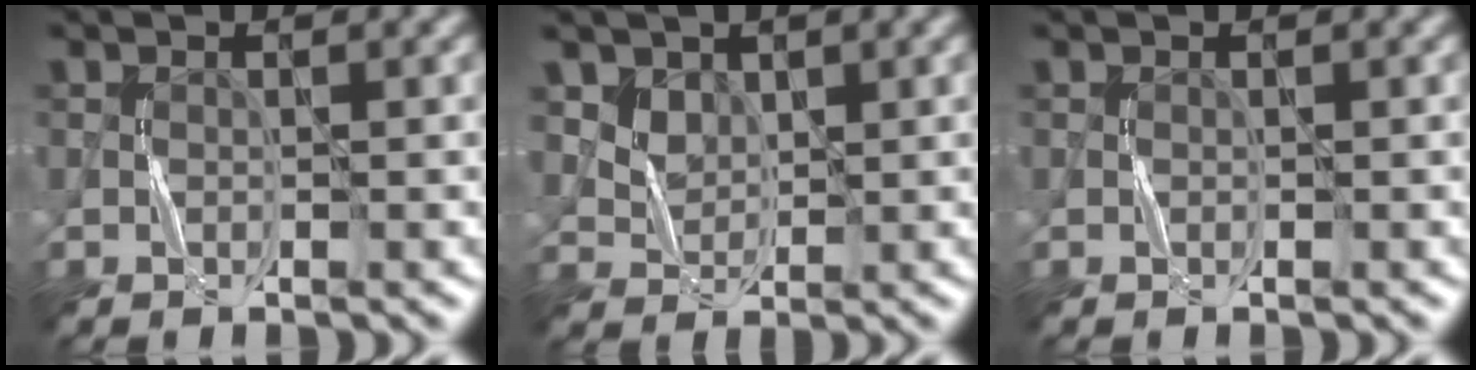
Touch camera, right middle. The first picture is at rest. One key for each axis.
{"total": 3.2, "fx": 1.9, "fy": 2.2, "fz": 1.2, "tx": -0.038, "ty": -0.012, "tz": 0.060}
{"total": 0.0}